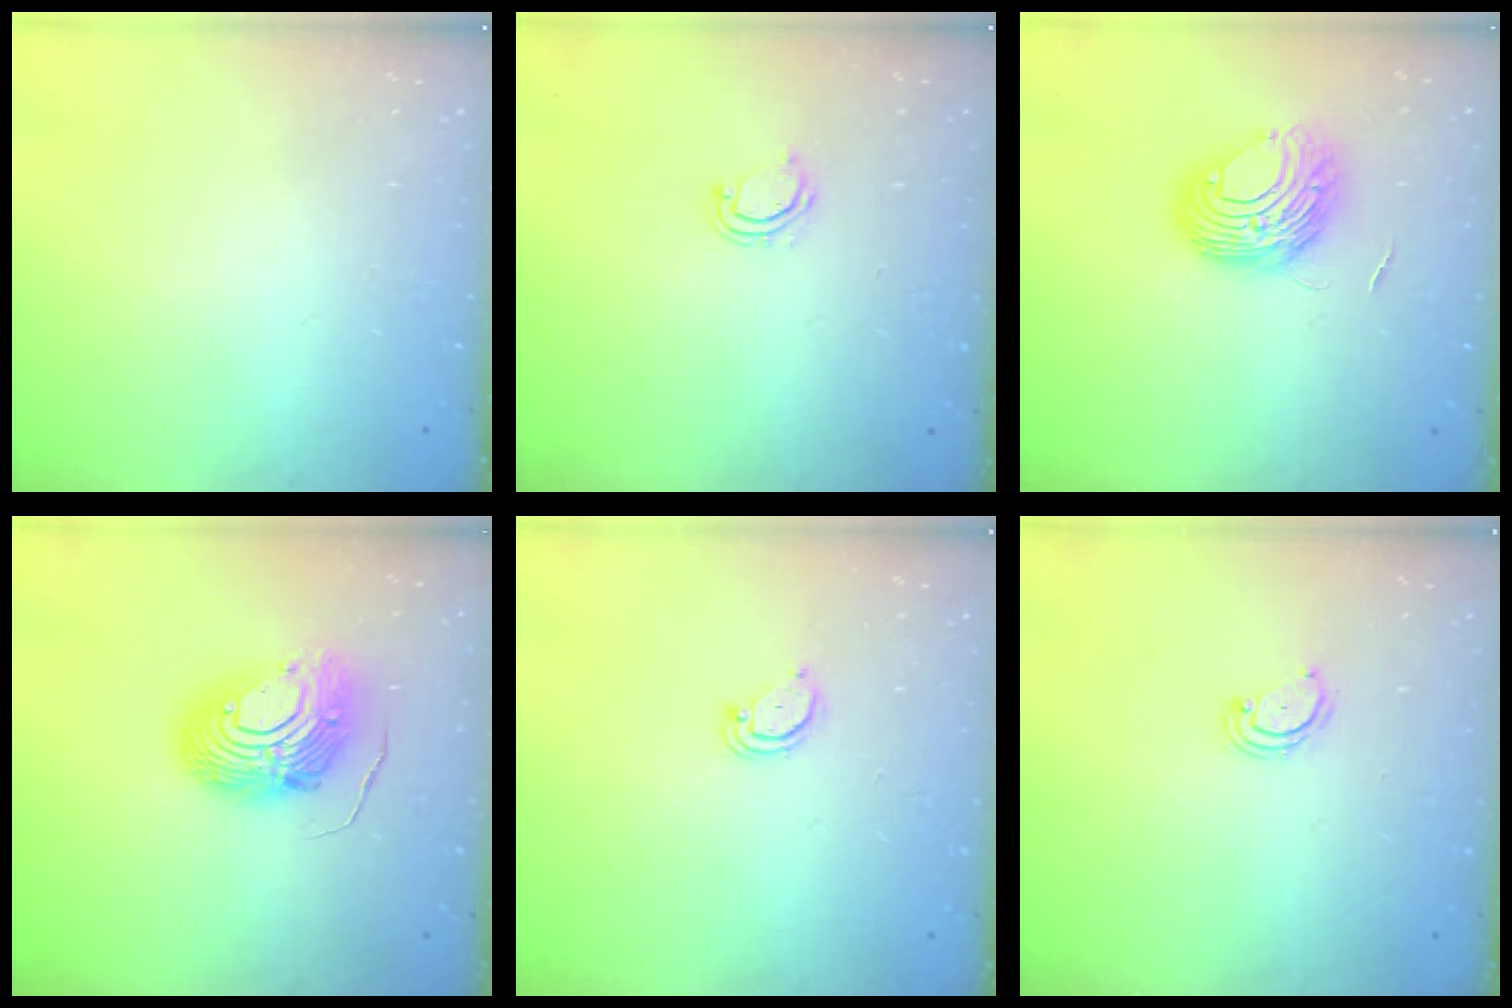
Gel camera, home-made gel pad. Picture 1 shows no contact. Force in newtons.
{"total": 3.9, "press": 3.9, "slide": 0.4}
{"total": 8.8, "press": 8.8, "slide": 0.8}
{"total": 12.2, "press": 12.2, "slide": 1.2}
{"total": 2.6, "press": 2.6, "slide": 0.2}
{"total": 2.8, "press": 2.8, "slide": 0.3}